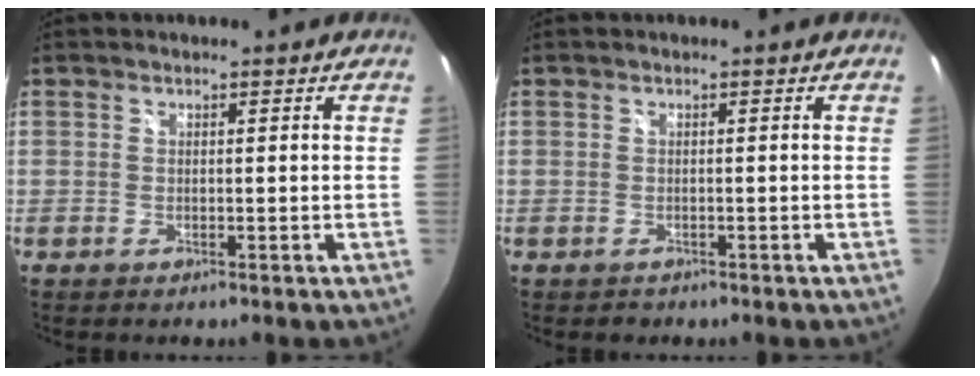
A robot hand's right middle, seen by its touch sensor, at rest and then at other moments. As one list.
[{"total": 1.0, "force": [-0.7, 0.7, 0.1], "torque": [-0.003, -0.002, -0.008]}]